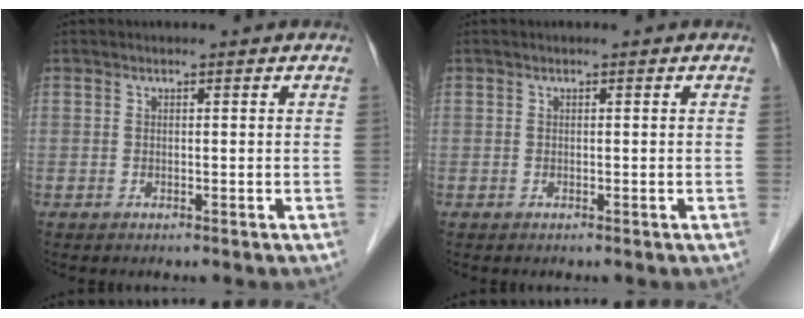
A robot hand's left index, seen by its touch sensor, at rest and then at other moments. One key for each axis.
{"total": 0.0}